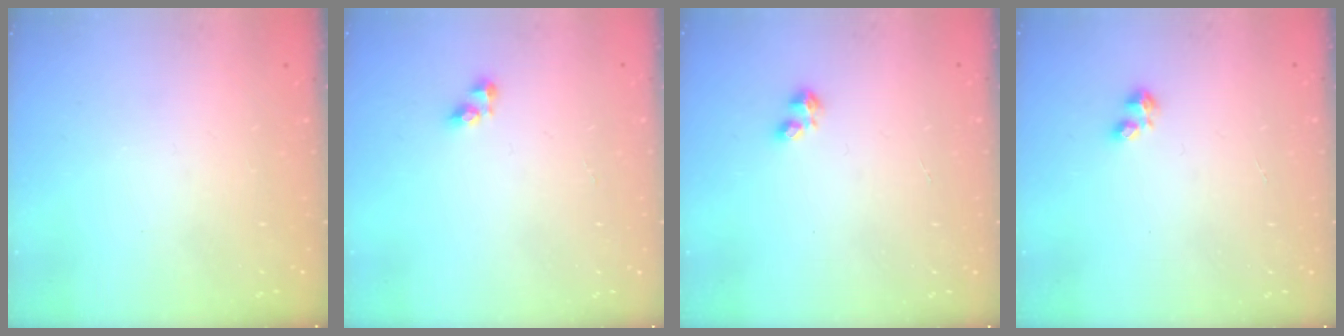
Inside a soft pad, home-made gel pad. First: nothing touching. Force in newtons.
{"total": 3.5, "press": 3.4, "slide": 0.5}
{"total": 2.0, "press": 2.0, "slide": 0.4}
{"total": 2.0, "press": 2.0, "slide": 0.4}